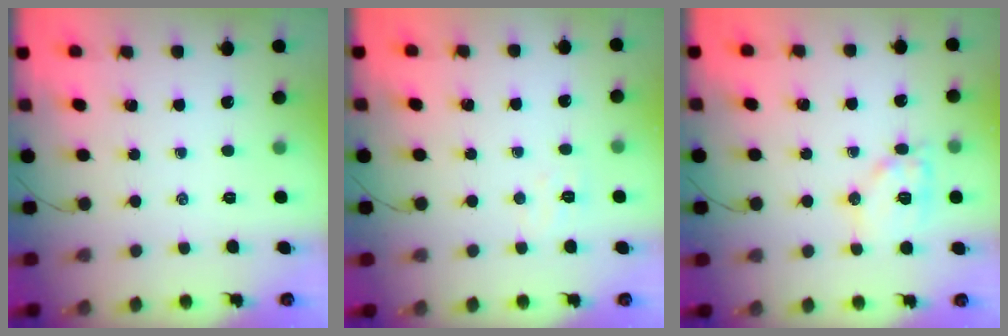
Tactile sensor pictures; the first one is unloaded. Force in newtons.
{"total": 3.3, "press": 3.2, "slide": 0.9}
{"total": 10.9, "press": 10.9, "slide": 0.6}